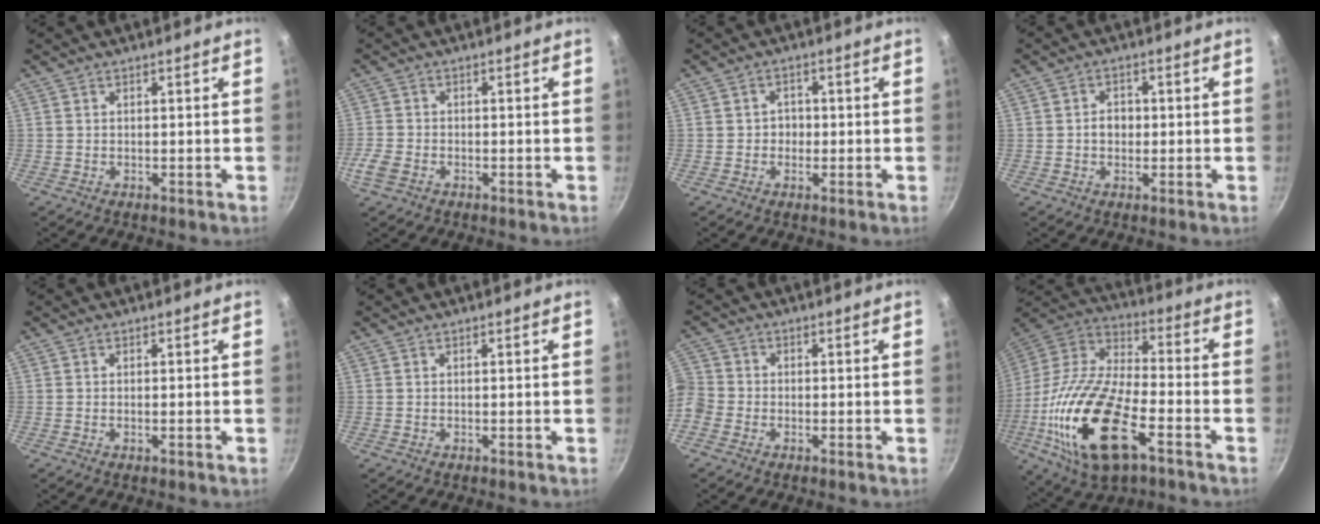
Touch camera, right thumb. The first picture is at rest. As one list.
[{"total": 3.9, "force": [-2.1, 2.5, 2.1], "torque": [-0.052, 0.010, -0.047]}, {"total": 2.7, "force": [-0.4, 2.5, 1.1], "torque": [0.004, 0.005, -0.009]}, {"total": 3.2, "force": [-0.2, 2.6, 1.8], "torque": [-0.008, 0.008, -0.005]}, {"total": 0.6, "force": [-0.3, 0.0, 0.6], "torque": [-0.012, 0.000, -0.007]}, {"total": 0.0}, {"total": 6.9, "force": [-2.4, 5.9, 2.8], "torque": [-0.069, 0.020, -0.066]}, {"total": 25.3, "force": [-9.1, 11.3, 20.7], "torque": [-0.402, 0.024, -0.182]}]